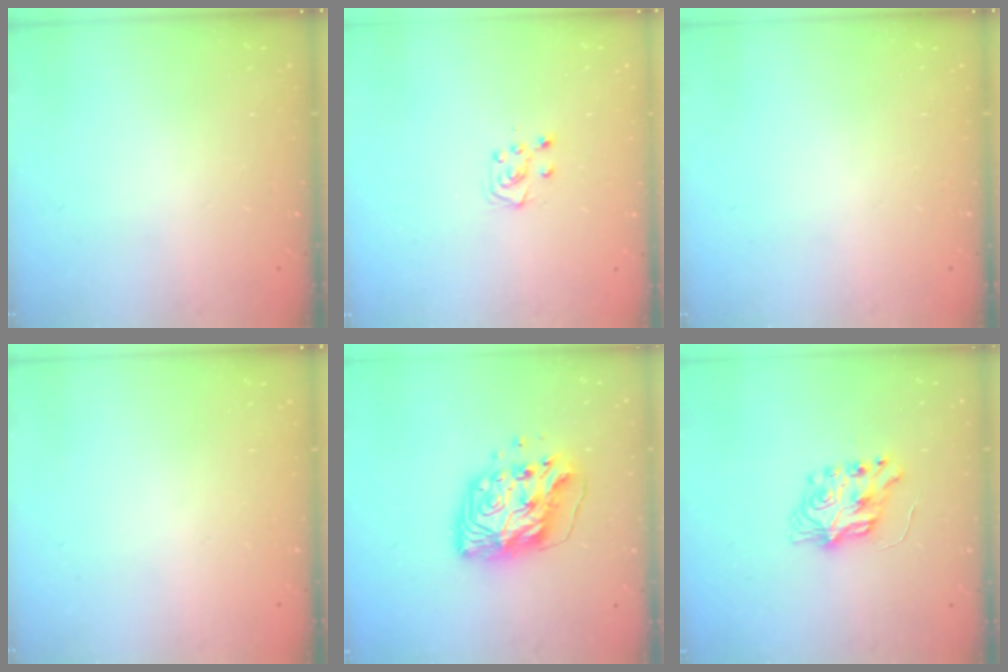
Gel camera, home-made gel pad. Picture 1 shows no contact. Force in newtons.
{"total": 5.0, "press": 4.9, "slide": 0.6}
{"total": 0.0}
{"total": 0.0}
{"total": 14.5, "press": 14.4, "slide": 1.8}
{"total": 7.3, "press": 7.3, "slide": 0.3}